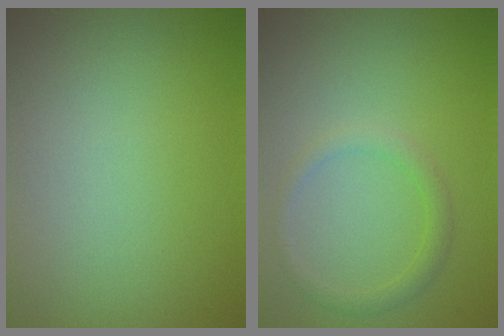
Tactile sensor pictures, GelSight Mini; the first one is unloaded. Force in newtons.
{"total": 1.5, "press": 1.5, "slide": 0.1}